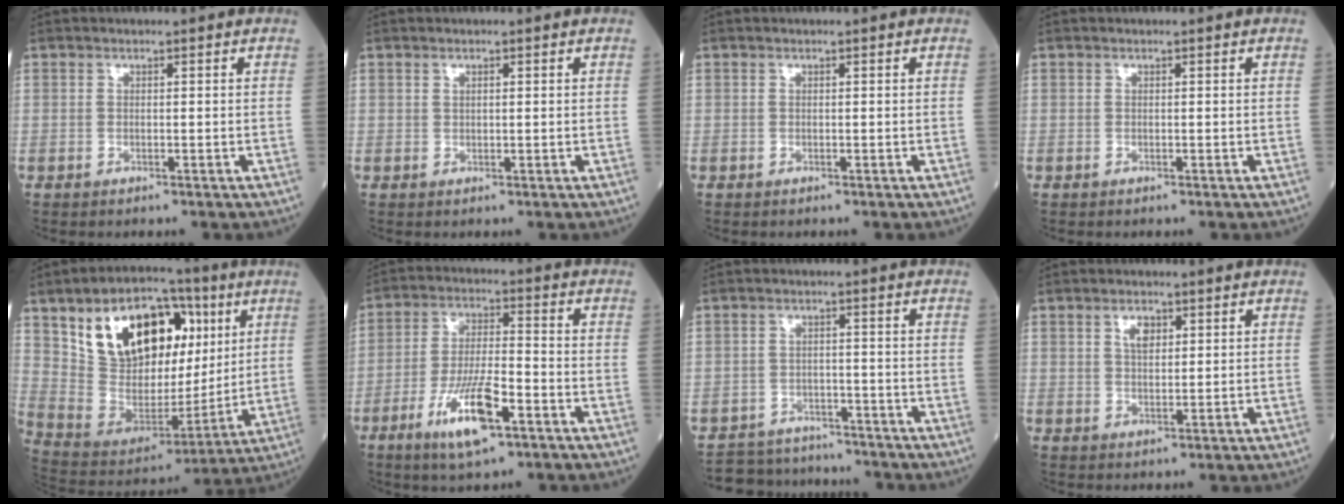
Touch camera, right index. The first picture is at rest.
{"total": 0.6, "force": [0.3, 0.3, 0.4], "torque": [-0.007, -0.001, 0.006]}
{"total": 0.0}
{"total": 0.0}
{"total": 20.8, "force": [8.2, 11.6, 15.3], "torque": [-0.266, 0.032, 0.151]}
{"total": 11.1, "force": [-5.4, 2.2, 9.5], "torque": [-0.184, -0.013, -0.095]}
{"total": 7.9, "force": [-7.2, 3.2, 0.2], "torque": [0.004, 0.018, -0.103]}
{"total": 2.8, "force": [1.2, 1.4, 2.1], "torque": [-0.038, 0.003, 0.023]}